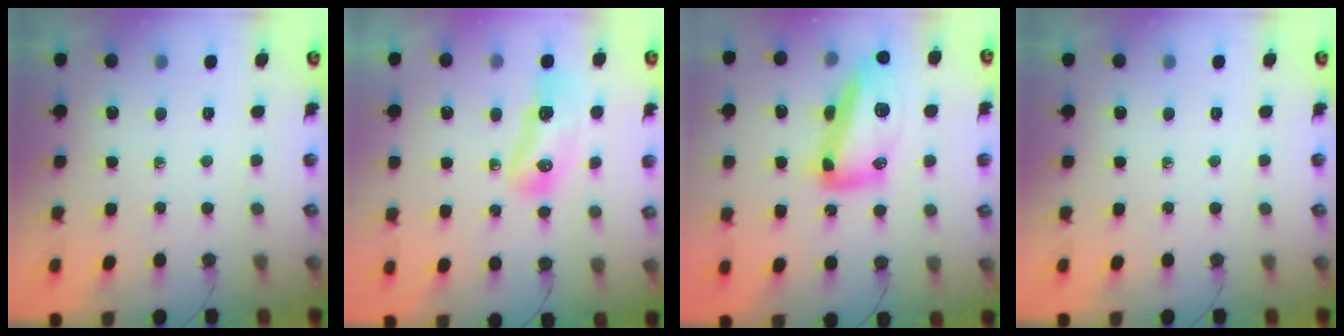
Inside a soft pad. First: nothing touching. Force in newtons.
{"total": 9.7, "press": 9.6, "slide": 1.3}
{"total": 18.1, "press": 18.0, "slide": 1.5}
{"total": 0.0}